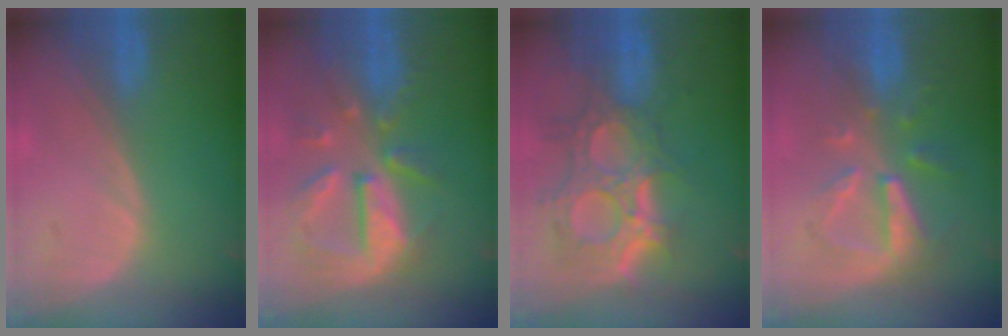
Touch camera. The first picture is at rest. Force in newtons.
{"total": 10.7, "press": 9.5, "slide": 5.0}
{"total": 12.0, "press": 10.8, "slide": 5.4}
{"total": 8.2, "press": 7.4, "slide": 3.6}